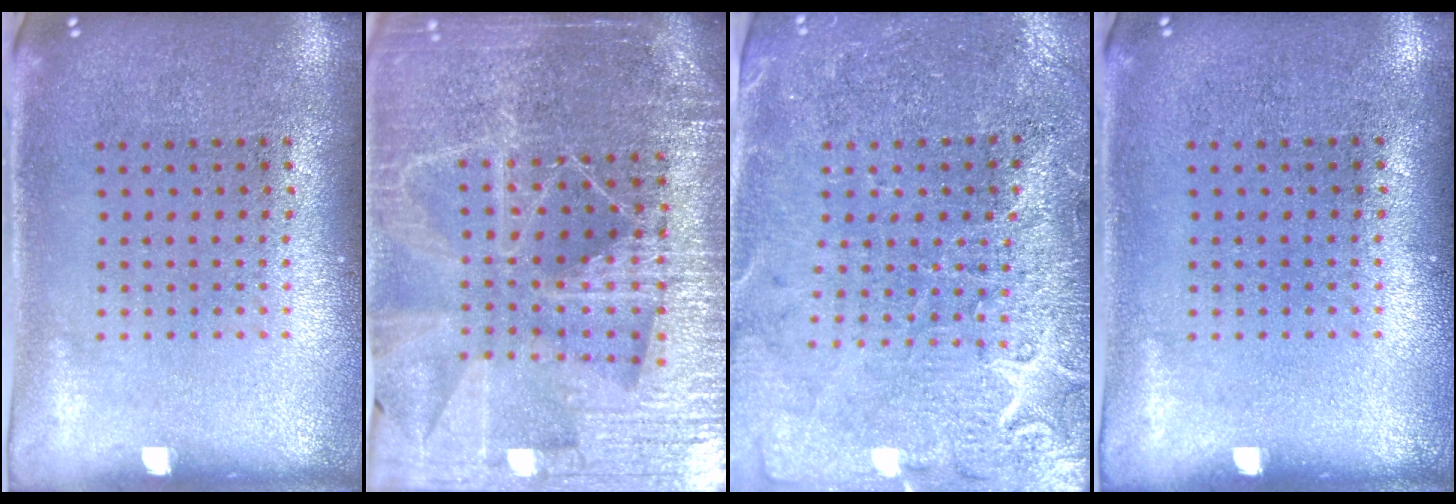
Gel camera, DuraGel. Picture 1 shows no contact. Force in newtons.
{"total": 5.6, "press": 5.0, "slide": 2.6}
{"total": 3.2, "press": 3.1, "slide": 0.7}
{"total": 0.0}